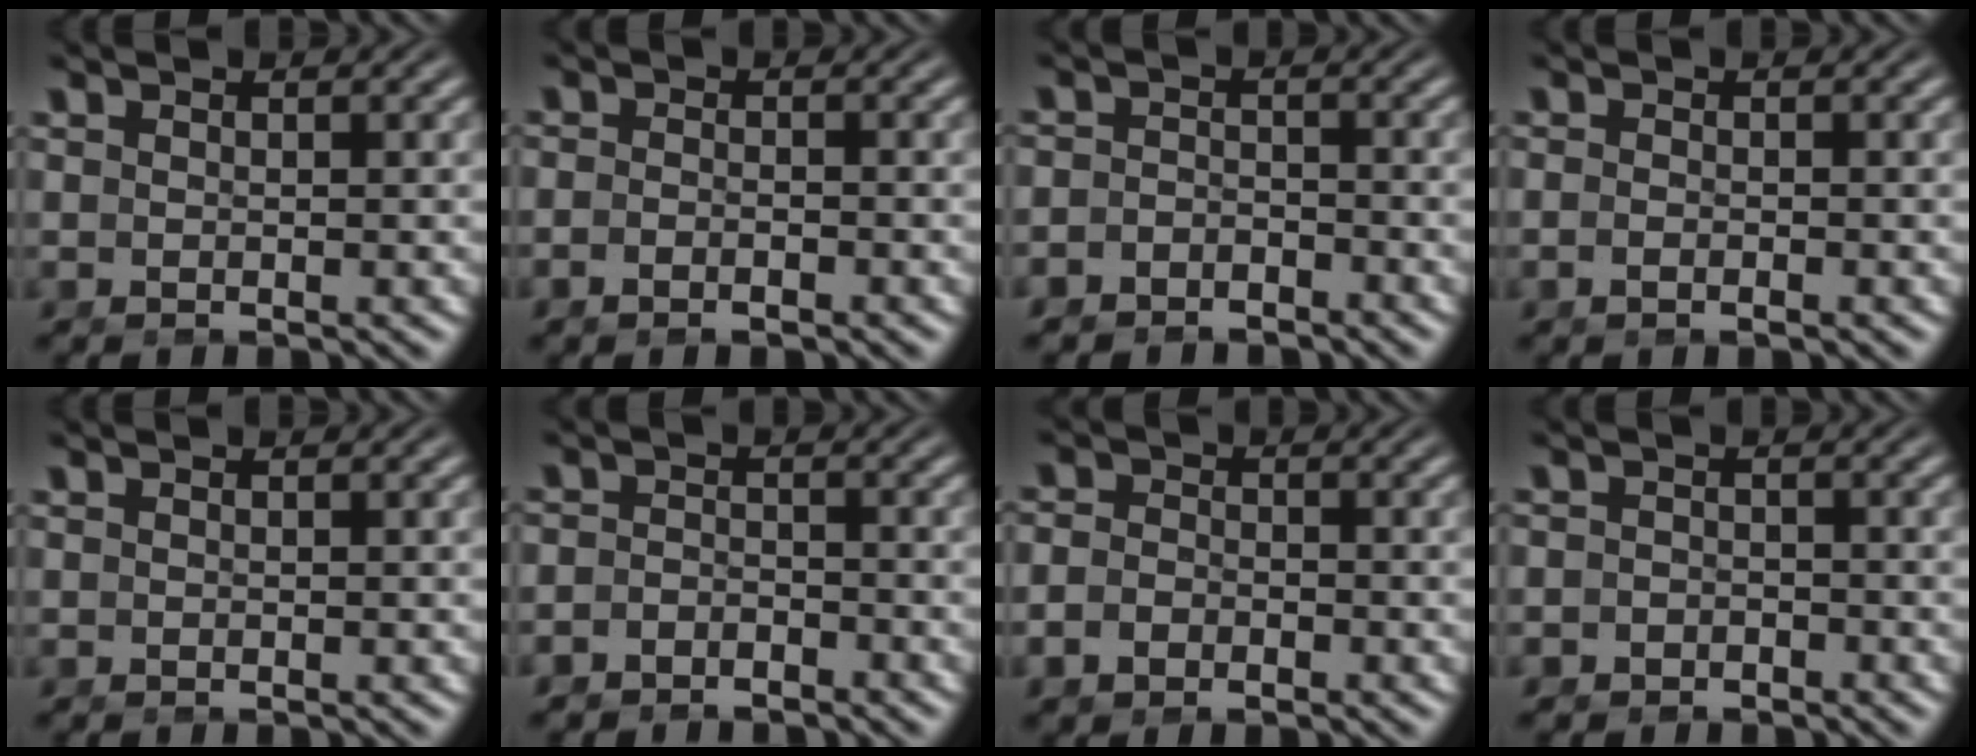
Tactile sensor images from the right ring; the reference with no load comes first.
{"total": 1.7, "force": [-1.5, 0.5, 0.7], "torque": [-0.019, -0.004, -0.026]}
{"total": 3.6, "force": [-3.2, 1.6, -0.1], "torque": [-0.003, -0.020, -0.050]}
{"total": 1.0, "force": [-0.8, 0.0, 0.6], "torque": [-0.014, -0.003, -0.015]}
{"total": 0.0}
{"total": 3.1, "force": [-2.8, 1.3, 0.1], "torque": [-0.007, -0.019, -0.042]}
{"total": 2.8, "force": [-1.6, 2.1, 1.1], "torque": [-0.029, -0.015, -0.025]}
{"total": 2.7, "force": [-2.1, 1.6, -0.2], "torque": [-0.006, -0.018, -0.030]}